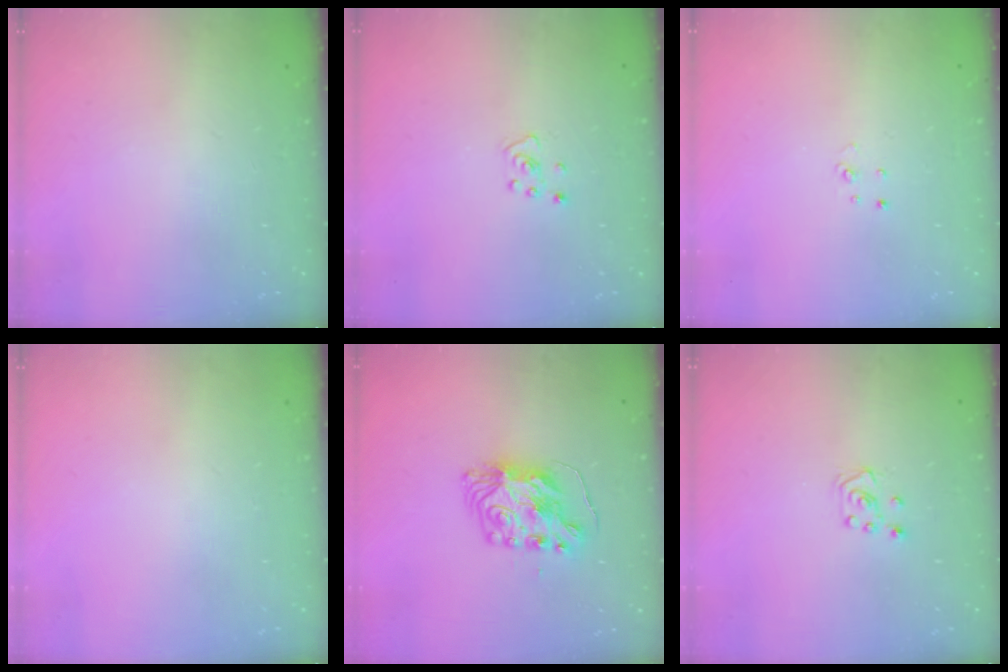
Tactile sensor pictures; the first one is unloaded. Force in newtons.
{"total": 3.2, "press": 3.2, "slide": 0.2}
{"total": 2.7, "press": 2.7, "slide": 0.3}
{"total": 0.0}
{"total": 9.0, "press": 9.0, "slide": 0.6}
{"total": 3.2, "press": 3.2, "slide": 0.4}